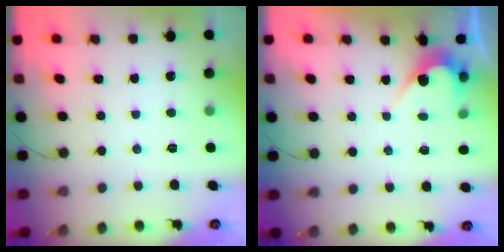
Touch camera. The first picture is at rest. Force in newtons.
{"total": 2.9, "press": 2.9, "slide": 0.1}